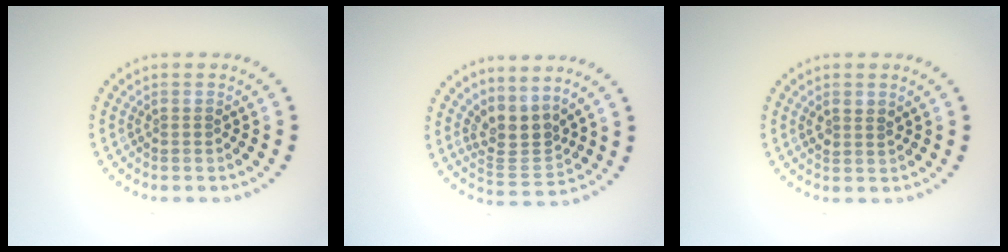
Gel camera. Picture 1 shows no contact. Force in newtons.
{"total": 3.4, "press": 2.6, "slide": 2.2}
{"total": 1.3, "press": 1.2, "slide": 0.6}